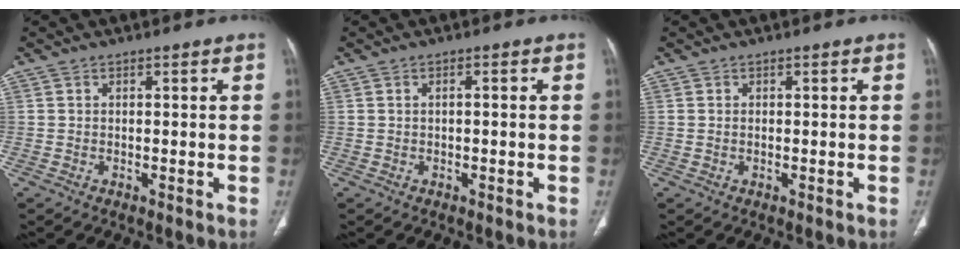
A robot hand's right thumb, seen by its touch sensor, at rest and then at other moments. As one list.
[{"total": 0.9, "force": [-0.1, 0.3, 0.9], "torque": [-0.020, 0.004, -0.002]}, {"total": 0.0}]